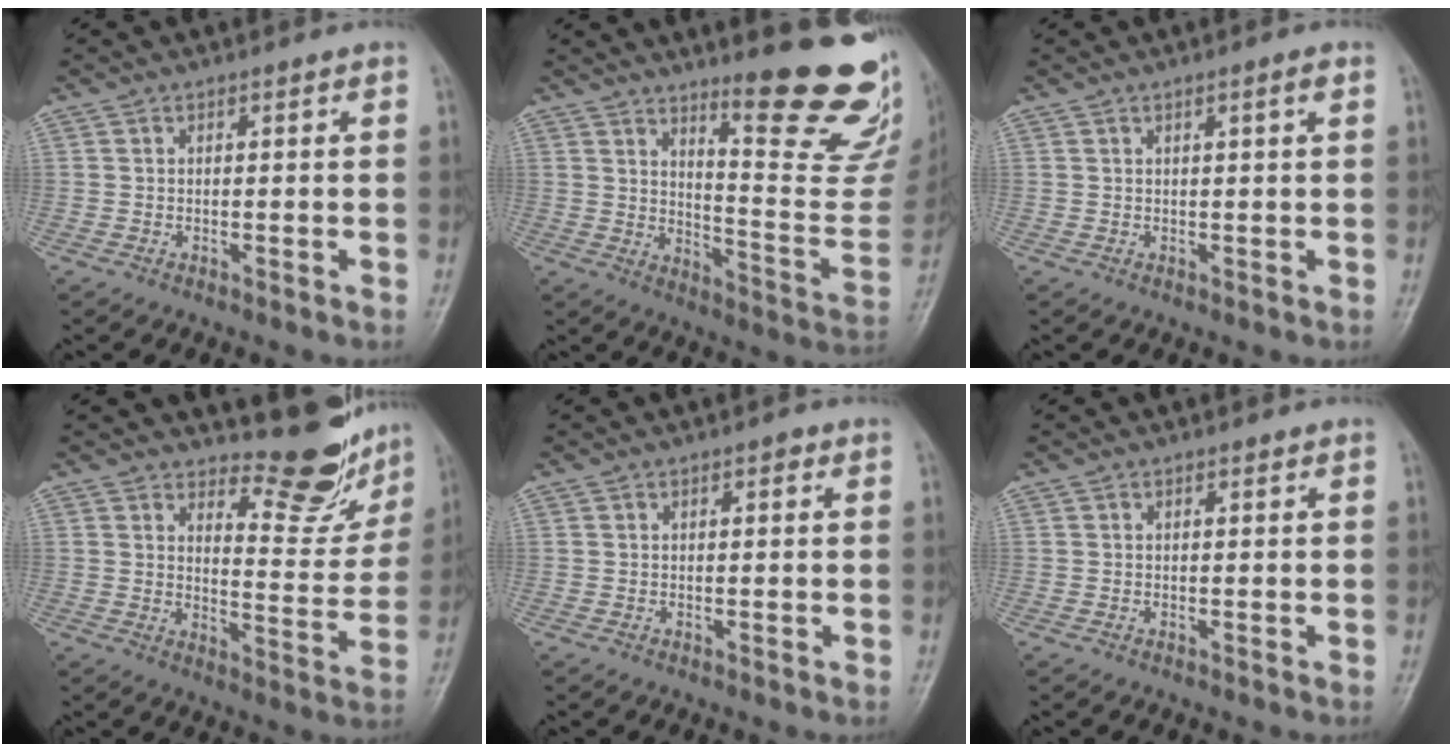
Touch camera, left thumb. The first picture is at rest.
{"total": 21.0, "force": [14.5, 4.0, 14.7], "torque": [-0.161, -0.124, 0.202]}
{"total": 1.6, "force": [0.7, 0.0, 1.5], "torque": [-0.026, -0.001, 0.012]}
{"total": 11.1, "force": [10.2, 3.2, 2.9], "torque": [-0.010, -0.100, 0.135]}
{"total": 0.9, "force": [0.4, 0.4, 0.6], "torque": [-0.006, 0.001, 0.003]}
{"total": 0.0}